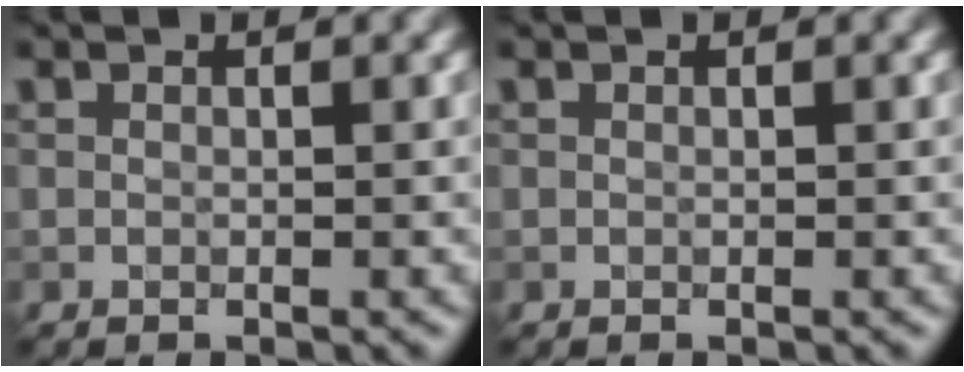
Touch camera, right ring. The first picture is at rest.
{"total": 0.0}